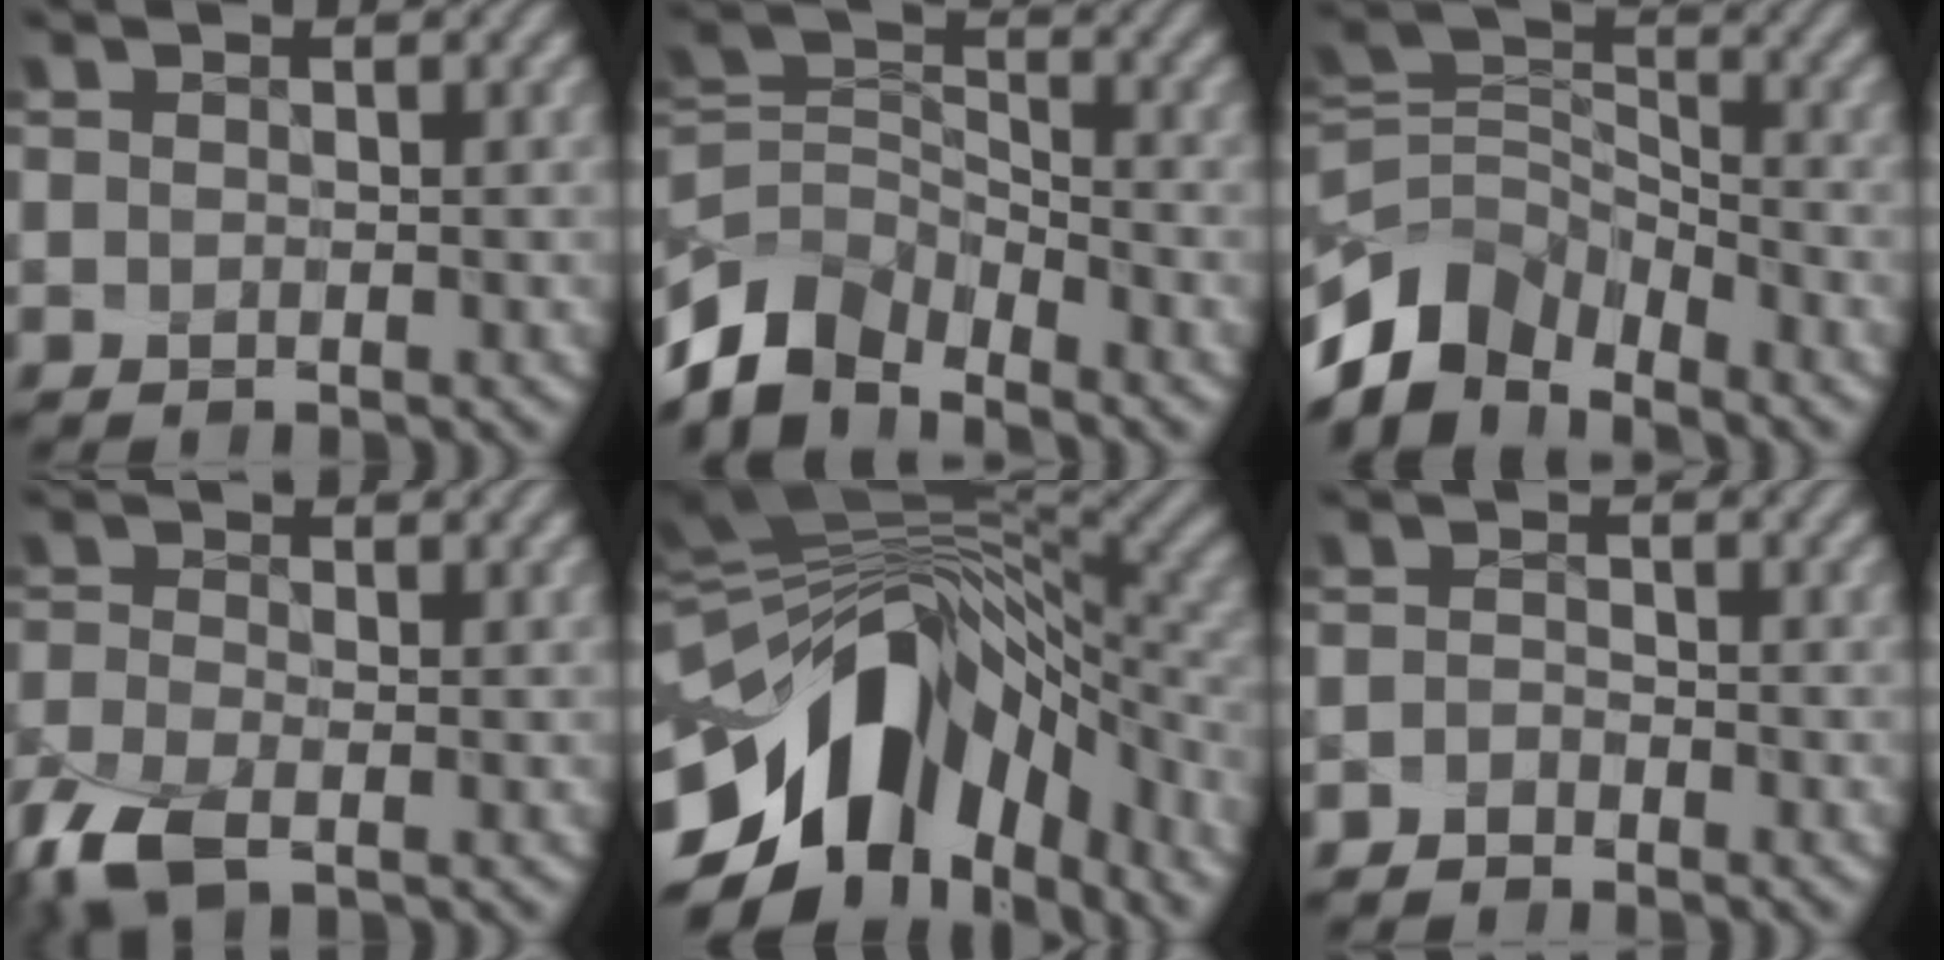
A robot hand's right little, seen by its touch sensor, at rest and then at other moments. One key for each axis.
{"total": 6.6, "fx": -5.0, "fy": 3.4, "fz": 2.6, "tx": -0.045, "ty": 0.000, "tz": -0.106}
{"total": 7.5, "fx": -5.1, "fy": 4.4, "fz": 3.3, "tx": -0.053, "ty": 0.004, "tz": -0.106}
{"total": 5.9, "fx": -3.8, "fy": 2.4, "fz": 3.9, "tx": -0.095, "ty": -0.017, "tz": -0.076}
{"total": 14.5, "fx": -5.3, "fy": 8.8, "fz": 10.2, "tx": -0.183, "ty": -0.002, "tz": -0.077}
{"total": 1.3, "fx": -1.3, "fy": 0.3, "fz": -0.3, "tx": 0.006, "ty": 0.009, "tz": -0.026}